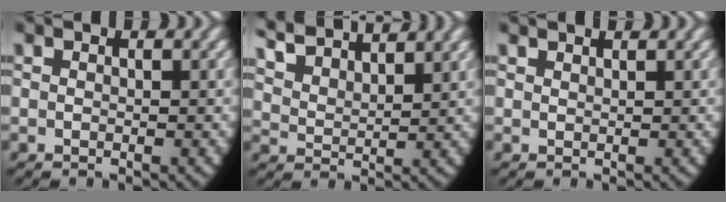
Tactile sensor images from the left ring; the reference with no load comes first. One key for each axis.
{"total": 5.2, "fx": 4.1, "fy": 2.3, "fz": 2.3, "tx": -0.062, "ty": 0.000, "tz": 0.073}
{"total": 1.2, "fx": 1.0, "fy": -0.7, "fz": -0.1, "tx": 0.005, "ty": -0.003, "tz": 0.023}